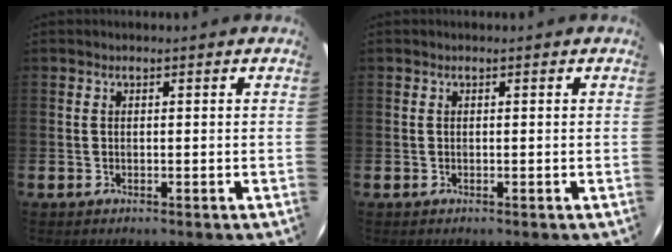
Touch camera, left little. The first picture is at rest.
{"total": 0.0}